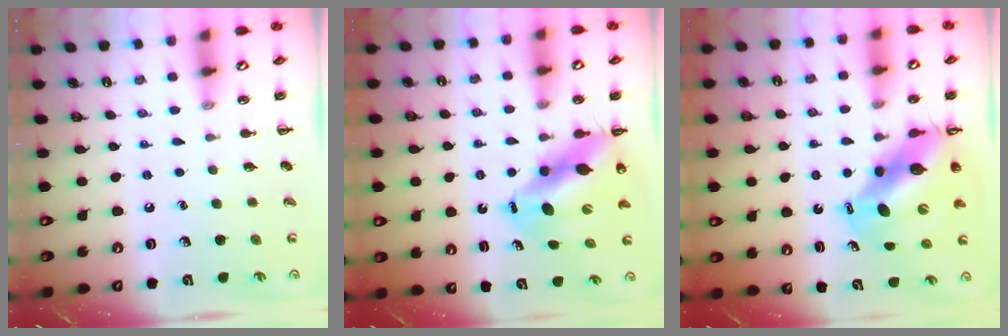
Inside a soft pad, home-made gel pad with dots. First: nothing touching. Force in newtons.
{"total": 11.7, "press": 11.3, "slide": 3.0}
{"total": 10.9, "press": 10.5, "slide": 3.1}